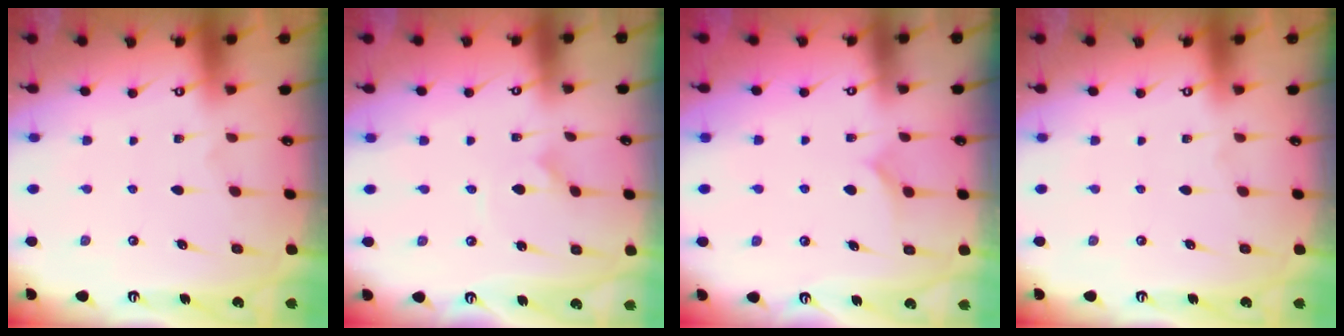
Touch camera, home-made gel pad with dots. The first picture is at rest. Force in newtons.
{"total": 0.6, "press": 0.6, "slide": 0.1}
{"total": 5.7, "press": 5.7, "slide": 0.4}
{"total": 0.0}